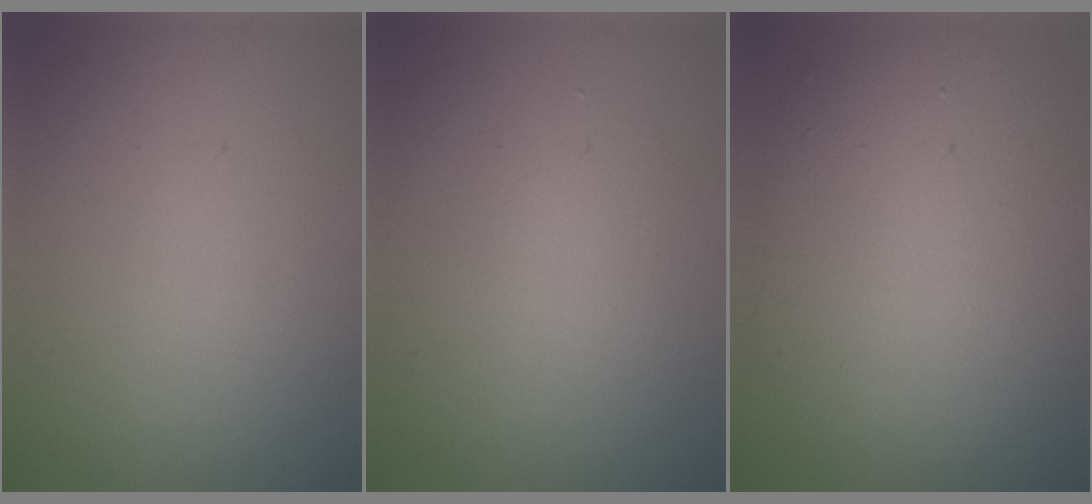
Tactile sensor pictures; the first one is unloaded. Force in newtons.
{"total": 2.0, "press": 2.0, "slide": 0.1}
{"total": 10.4, "press": 10.3, "slide": 0.9}